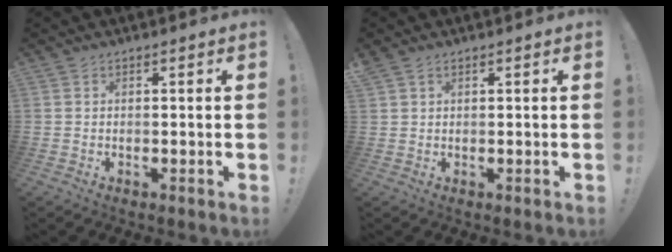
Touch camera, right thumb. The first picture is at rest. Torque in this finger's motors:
{"motor_torque": [1.40, 2.31, 0.49, 0.22, 0.43]}